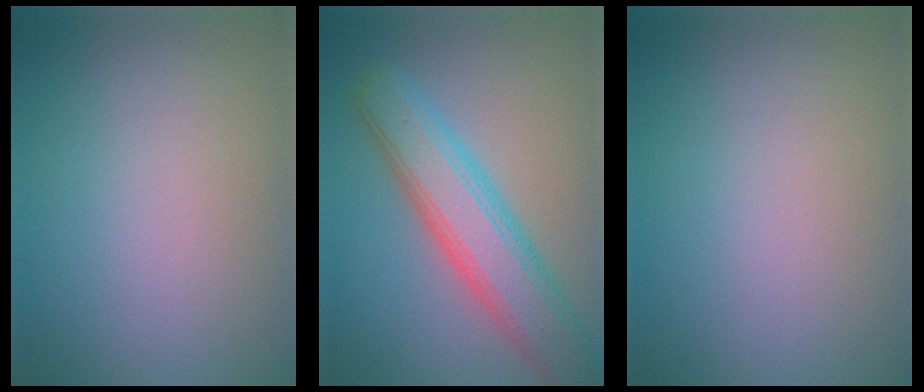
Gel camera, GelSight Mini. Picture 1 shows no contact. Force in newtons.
{"total": 6.8, "press": 6.8, "slide": 0.1}
{"total": 0.0}